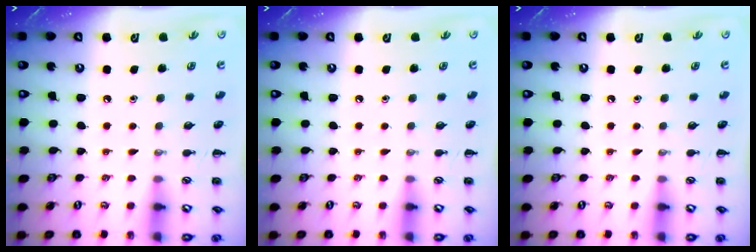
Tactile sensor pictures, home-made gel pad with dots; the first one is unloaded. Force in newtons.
{"total": 0.0}
{"total": 0.0}